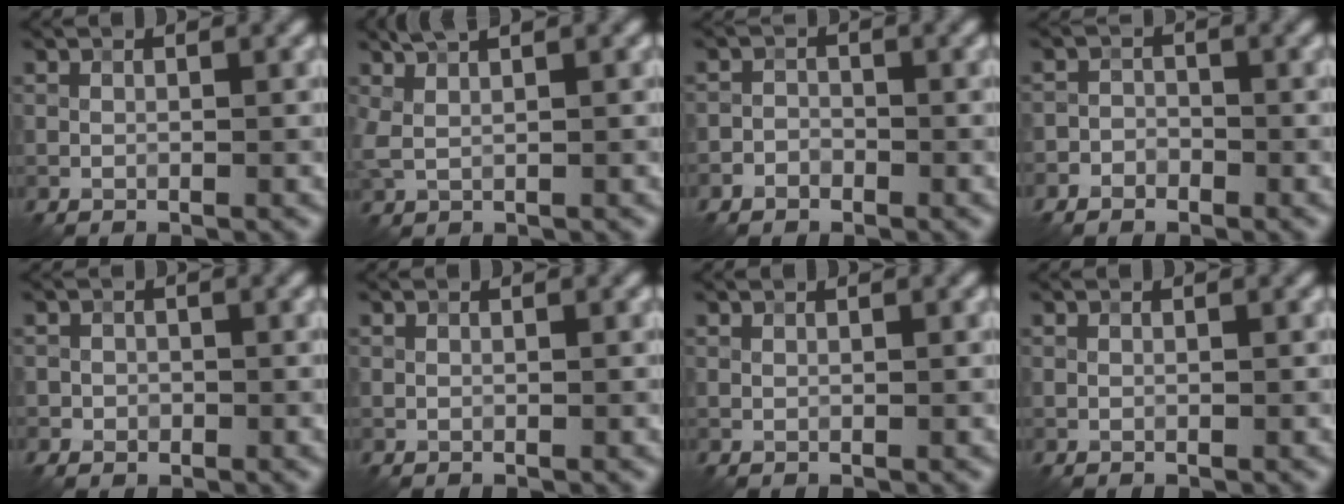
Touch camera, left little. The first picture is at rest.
{"total": 2.8, "force": [1.8, 0.6, 2.1], "torque": [-0.054, 0.005, 0.039]}
{"total": 1.4, "force": [-0.9, 1.0, 0.2], "torque": [0.010, 0.007, -0.023]}
{"total": 2.3, "force": [-1.6, 1.5, 0.5], "torque": [0.010, 0.005, -0.036]}
{"total": 1.3, "force": [-0.5, 1.2, 0.1], "torque": [0.010, 0.004, -0.011]}
{"total": 0.0}
{"total": 0.0}
{"total": 0.0}